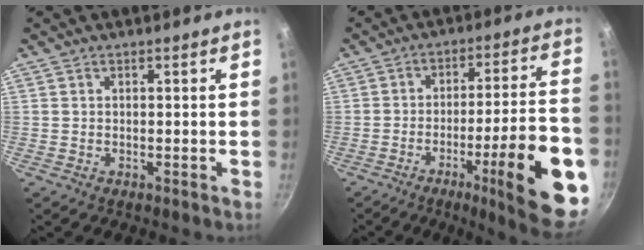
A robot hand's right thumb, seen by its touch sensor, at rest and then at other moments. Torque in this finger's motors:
{"motor_torque": [2.66, 2.35, 1.87, -0.91, 0.21]}